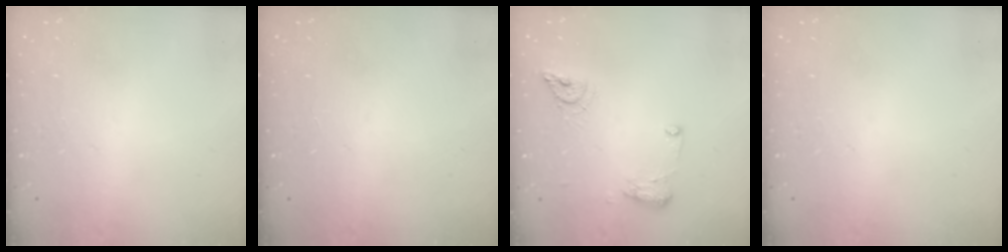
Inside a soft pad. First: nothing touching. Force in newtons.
{"total": 0.0}
{"total": 9.6, "press": 9.5, "slide": 1.4}
{"total": 0.0}